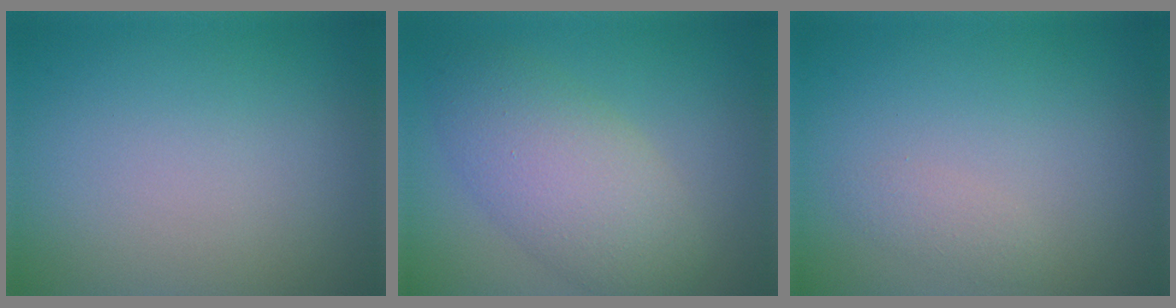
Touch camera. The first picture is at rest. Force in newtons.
{"total": 5.9, "press": 5.9, "slide": 0.2}
{"total": 1.0, "press": 1.0, "slide": 0.0}